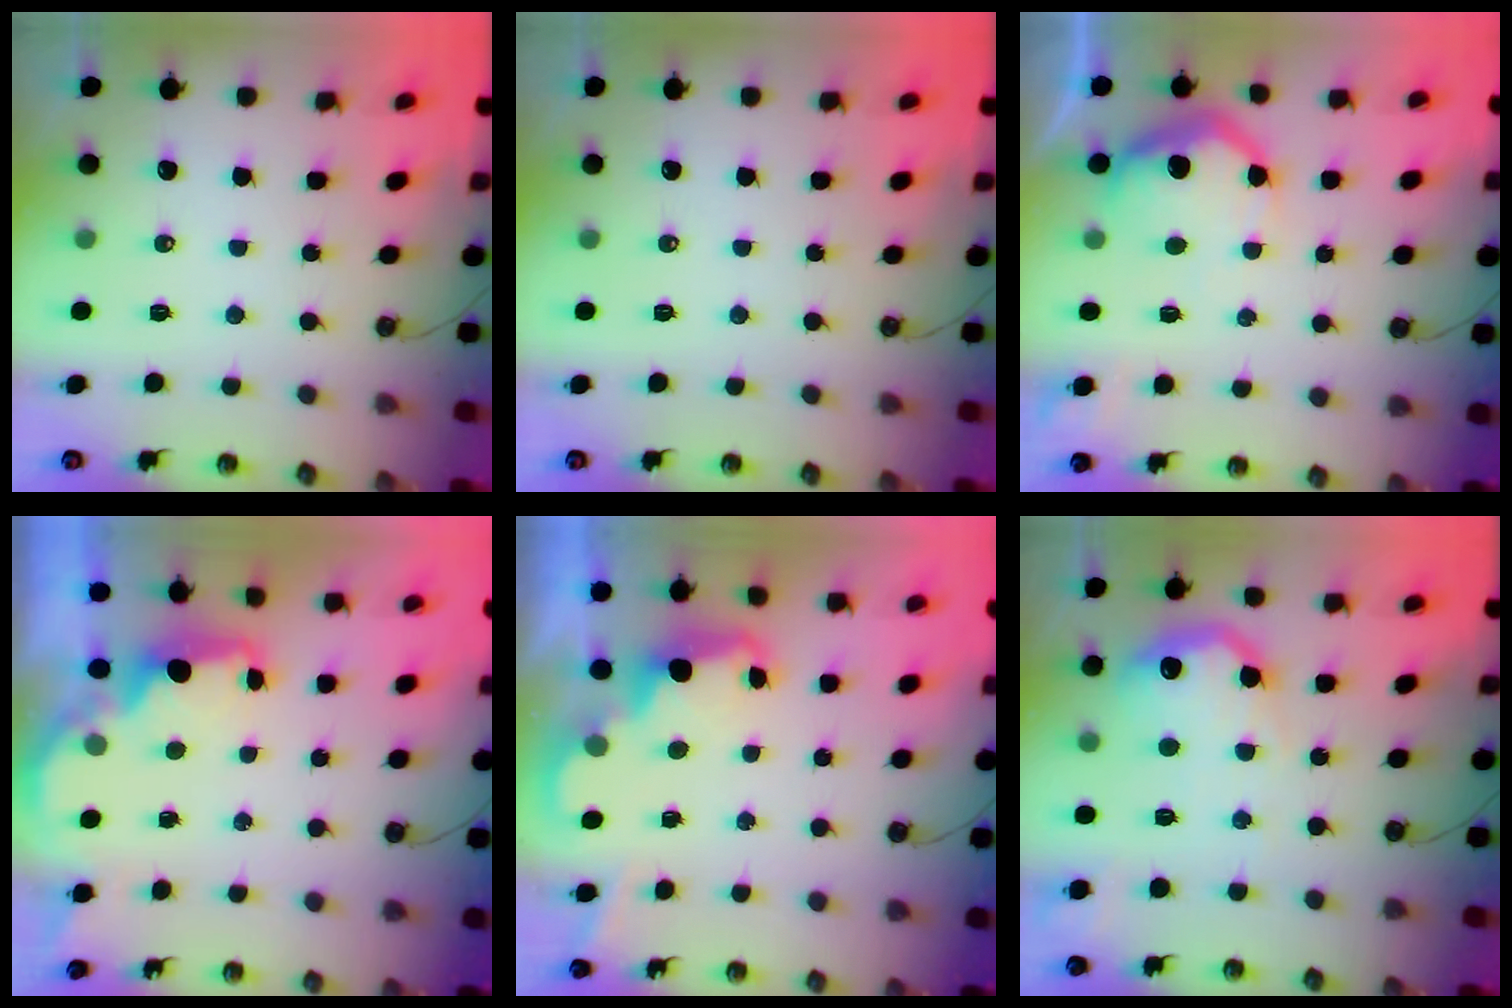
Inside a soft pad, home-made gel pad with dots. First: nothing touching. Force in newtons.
{"total": 0.0}
{"total": 14.6, "press": 14.6, "slide": 1.1}
{"total": 2.3, "press": 2.2, "slide": 0.8}
{"total": 2.5, "press": 2.5, "slide": 0.6}
{"total": 16.0, "press": 15.9, "slide": 1.0}